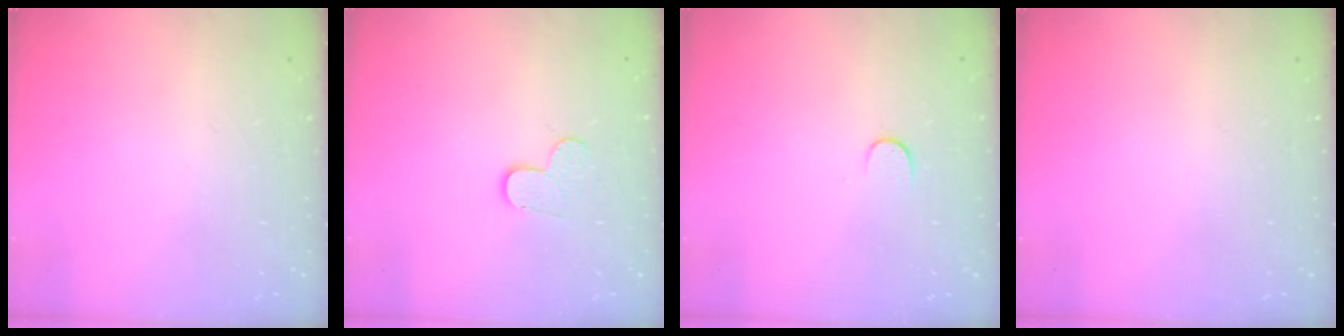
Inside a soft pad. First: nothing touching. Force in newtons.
{"total": 3.3, "press": 3.3, "slide": 0.3}
{"total": 5.0, "press": 5.0, "slide": 0.5}
{"total": 0.0}